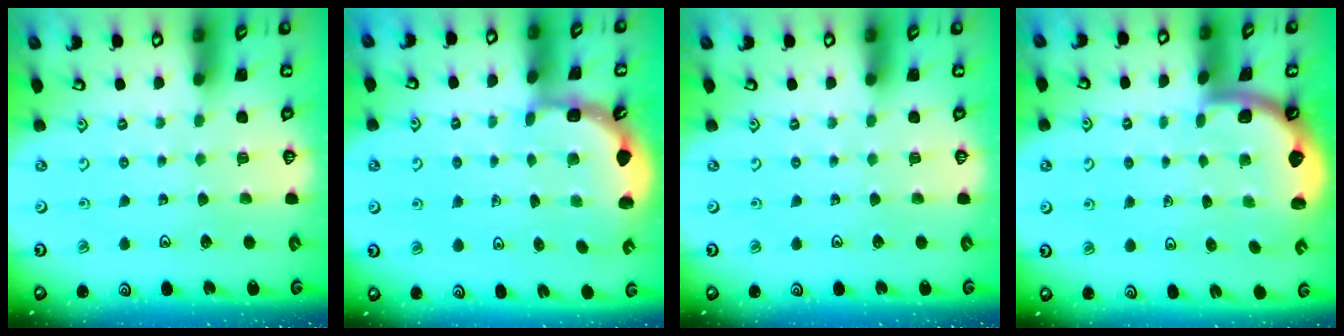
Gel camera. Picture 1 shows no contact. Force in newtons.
{"total": 2.0, "press": 1.8, "slide": 0.9}
{"total": 0.0}
{"total": 1.4, "press": 1.4, "slide": 0.1}